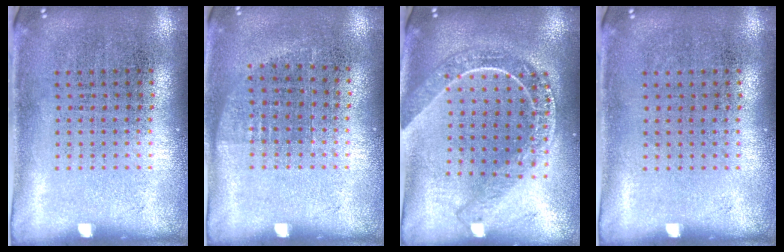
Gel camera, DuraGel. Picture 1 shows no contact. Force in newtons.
{"total": 0.6, "press": 0.6, "slide": 0.2}
{"total": 2.2, "press": 1.9, "slide": 1.1}
{"total": 0.0}